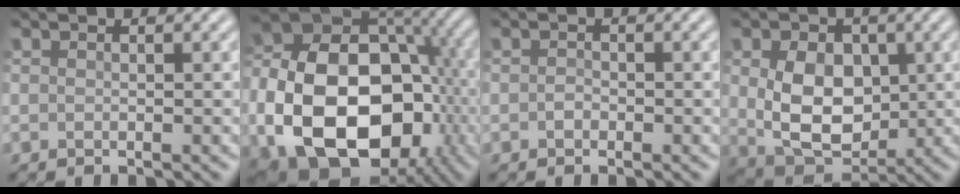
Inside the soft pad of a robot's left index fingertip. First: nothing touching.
{"total": 18.4, "force": [-4.8, 12.7, 12.4], "torque": [-0.222, -0.030, -0.076]}
{"total": 0.7, "force": [-0.3, 0.5, 0.3], "torque": [-0.007, -0.001, -0.007]}
{"total": 7.6, "force": [0.5, 5.5, 5.2], "torque": [-0.106, -0.014, 0.020]}